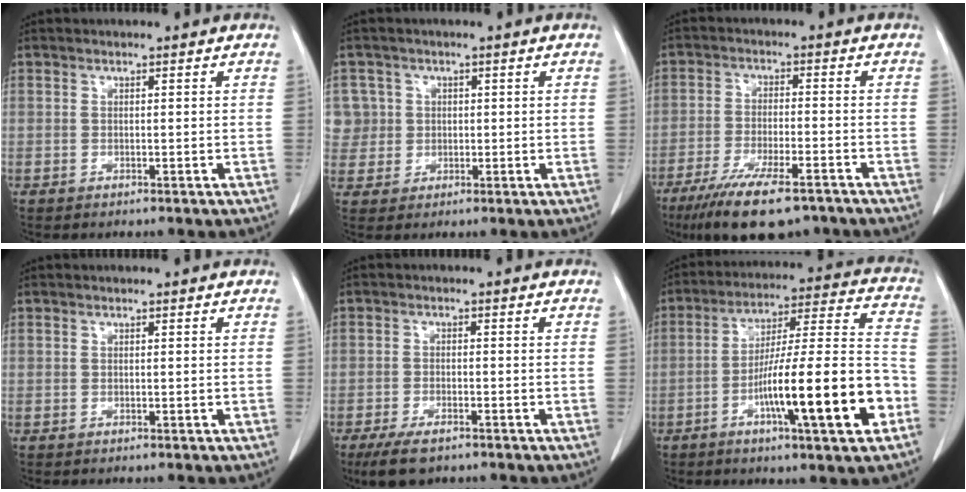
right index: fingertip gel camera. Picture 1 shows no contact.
{"total": 5.5, "force": [1.4, 5.4, -0.2], "torque": [0.020, 0.015, 0.031]}
{"total": 12.8, "force": [-9.3, 3.0, 8.3], "torque": [-0.142, -0.028, -0.152]}
{"total": 0.0}
{"total": 5.1, "force": [-3.7, 1.7, 3.0], "torque": [-0.058, -0.008, -0.063]}
{"total": 19.2, "force": [-6.9, 1.1, 17.9], "torque": [-0.269, 0.005, -0.108]}